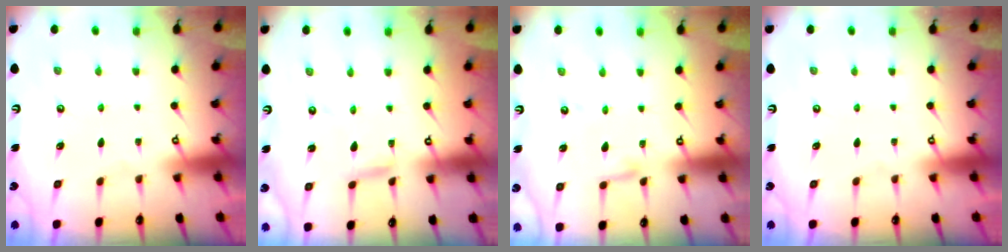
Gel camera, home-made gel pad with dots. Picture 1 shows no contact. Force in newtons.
{"total": 2.2, "press": 2.2, "slide": 0.2}
{"total": 2.4, "press": 2.4, "slide": 0.1}
{"total": 0.0}